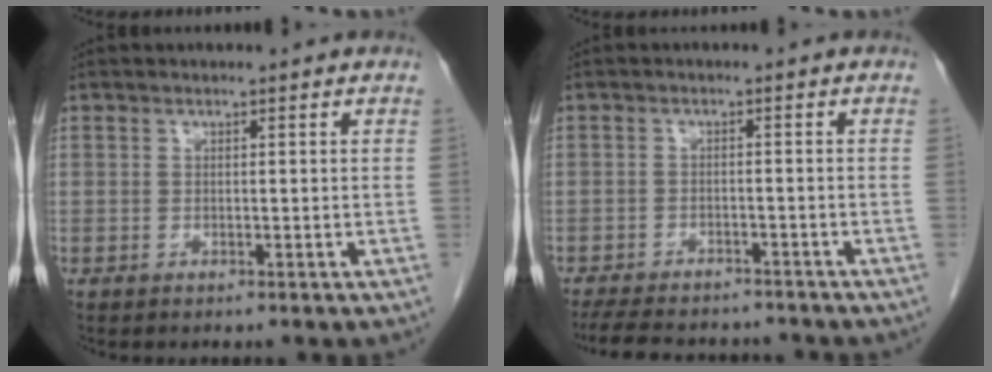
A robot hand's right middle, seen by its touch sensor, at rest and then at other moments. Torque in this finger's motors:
{"motor_torque": [0.16, -0.15, 0.03, 0.03]}